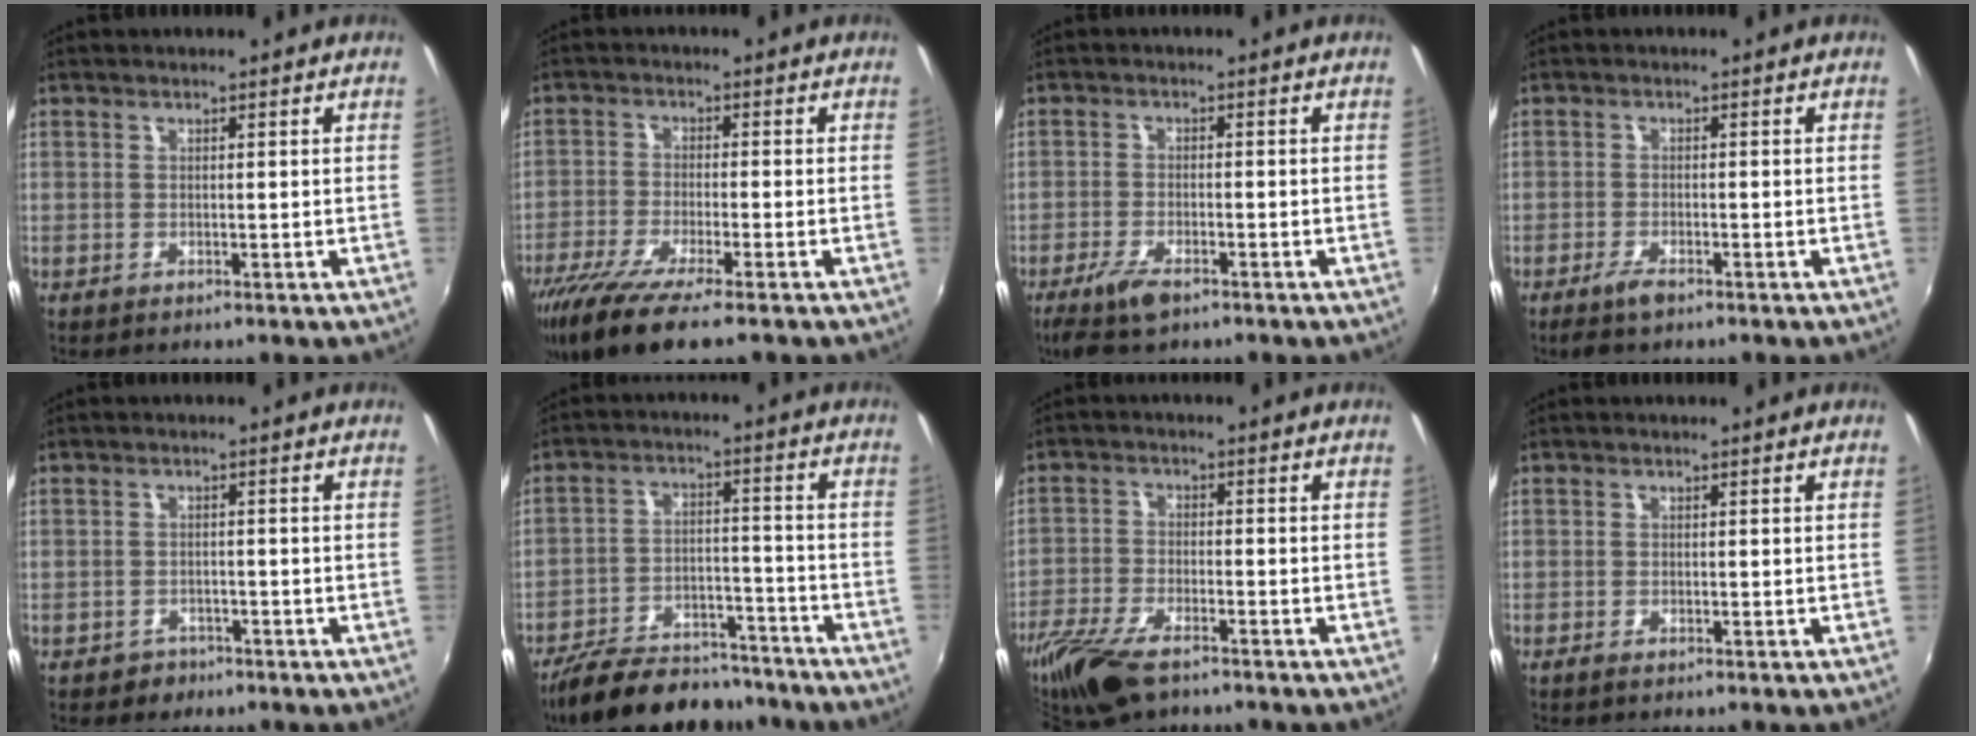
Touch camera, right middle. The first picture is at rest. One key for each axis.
{"total": 10.6, "fx": -7.8, "fy": 1.2, "fz": 7.1, "tx": -0.157, "ty": -0.041, "tz": -0.141}
{"total": 6.2, "fx": -4.2, "fy": 2.1, "fz": 4.0, "tx": -0.098, "ty": -0.013, "tz": -0.078}
{"total": 2.8, "fx": -2.1, "fy": 0.7, "fz": 1.8, "tx": -0.045, "ty": -0.004, "tz": -0.041}
{"total": 2.8, "fx": -1.8, "fy": 2.1, "fz": 0.2, "tx": -0.012, "ty": 0.001, "tz": -0.026}
{"total": 18.7, "fx": -15.8, "fy": 6.5, "fz": 7.6, "tx": -0.160, "ty": -0.003, "tz": -0.229}
{"total": 11.4, "fx": -8.2, "fy": 4.0, "fz": 6.8, "tx": -0.167, "ty": -0.031, "tz": -0.160}
{"total": 0.7, "fx": -0.6, "fy": 0.1, "fz": 0.4, "tx": -0.009, "ty": -0.001, "tz": -0.010}